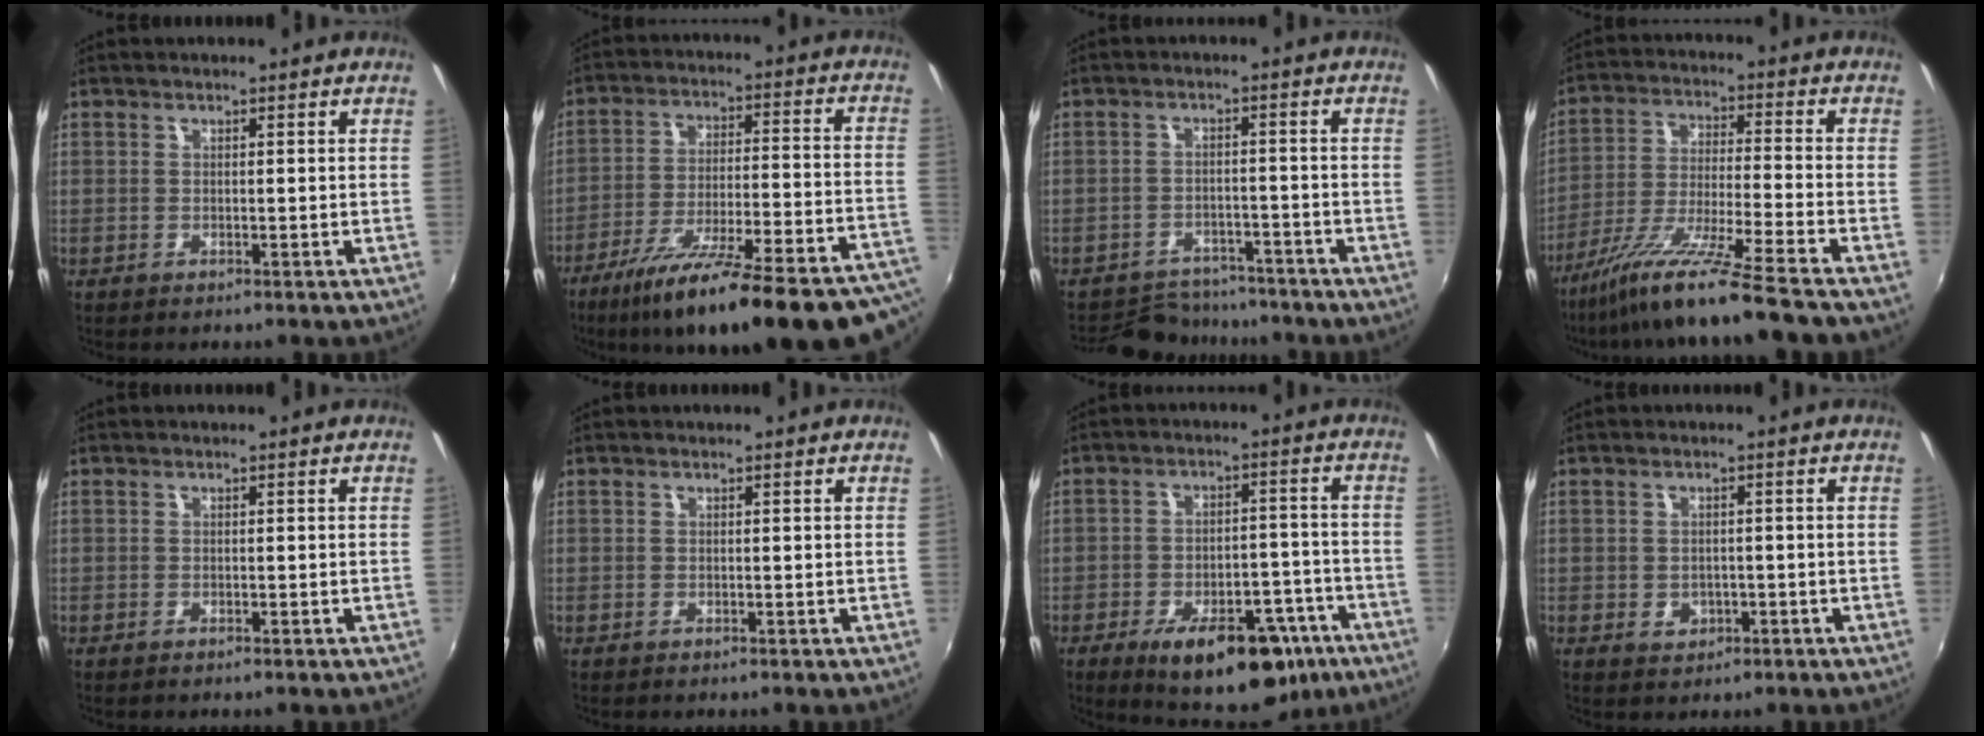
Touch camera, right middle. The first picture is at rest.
{"total": 30.7, "force": [-24.2, 5.2, 18.2], "torque": [-0.263, -0.061, -0.336]}
{"total": 11.5, "force": [-10.3, 4.3, 2.9], "torque": [-0.073, 0.008, -0.144]}
{"total": 15.6, "force": [-12.8, -1.7, 8.9], "torque": [-0.172, -0.035, -0.225]}
{"total": 0.0}
{"total": 0.0}
{"total": 17.2, "force": [-10.1, 8.8, 10.9], "torque": [-0.165, 0.011, -0.127]}
{"total": 3.1, "force": [-1.0, 2.6, 1.2], "torque": [-0.024, -0.001, -0.011]}